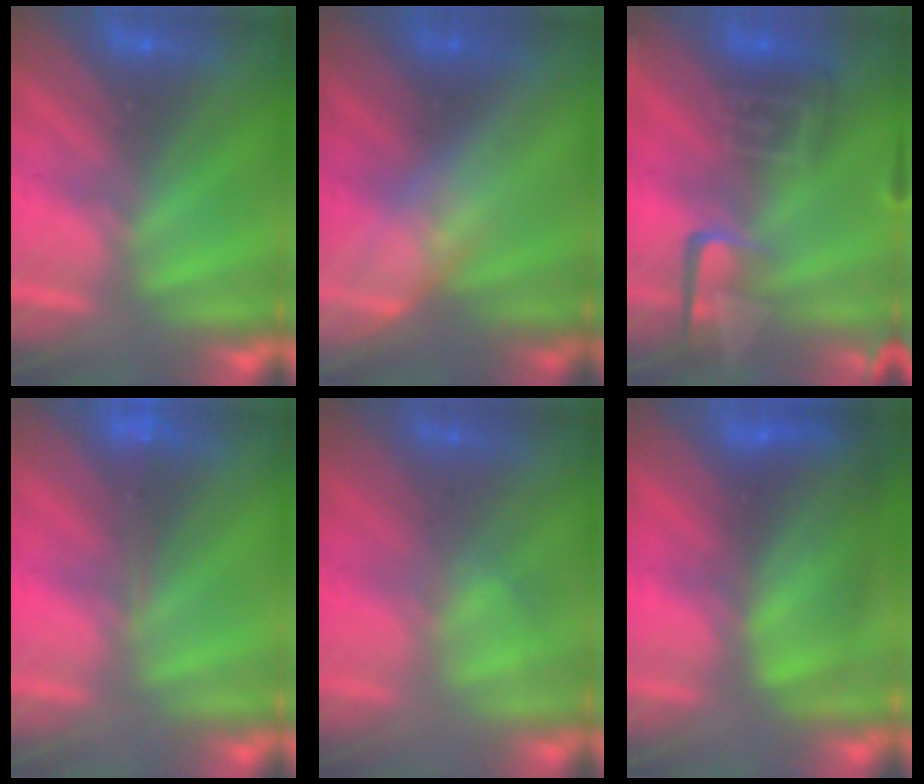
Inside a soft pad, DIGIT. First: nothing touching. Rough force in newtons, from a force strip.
{"total": 2.8}
{"total": 5.8}
{"total": 1.8}
{"total": 2.3}
{"total": 9.3}